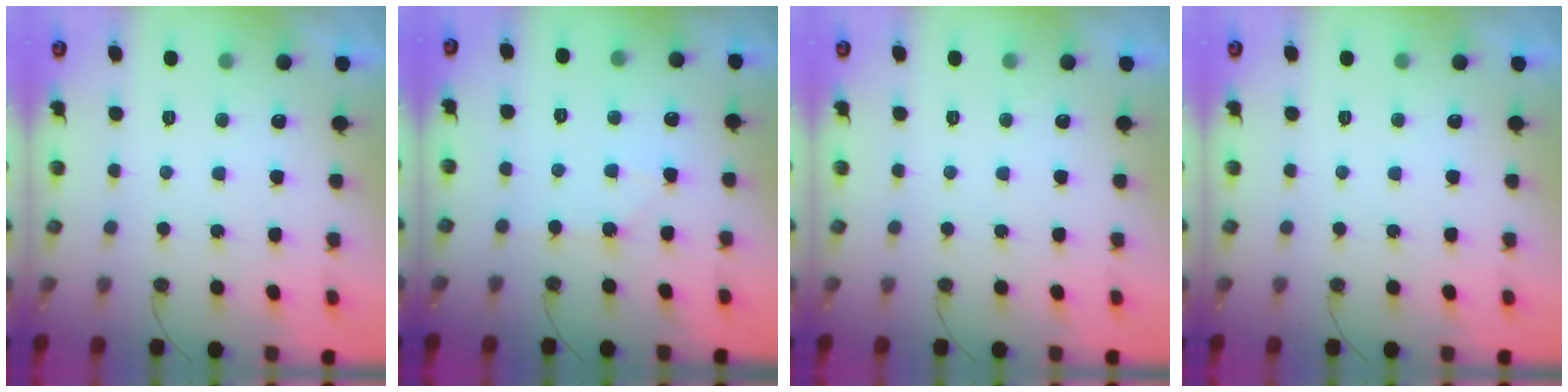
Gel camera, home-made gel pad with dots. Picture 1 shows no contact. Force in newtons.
{"total": 4.9, "press": 4.8, "slide": 0.8}
{"total": 0.0}
{"total": 0.0}